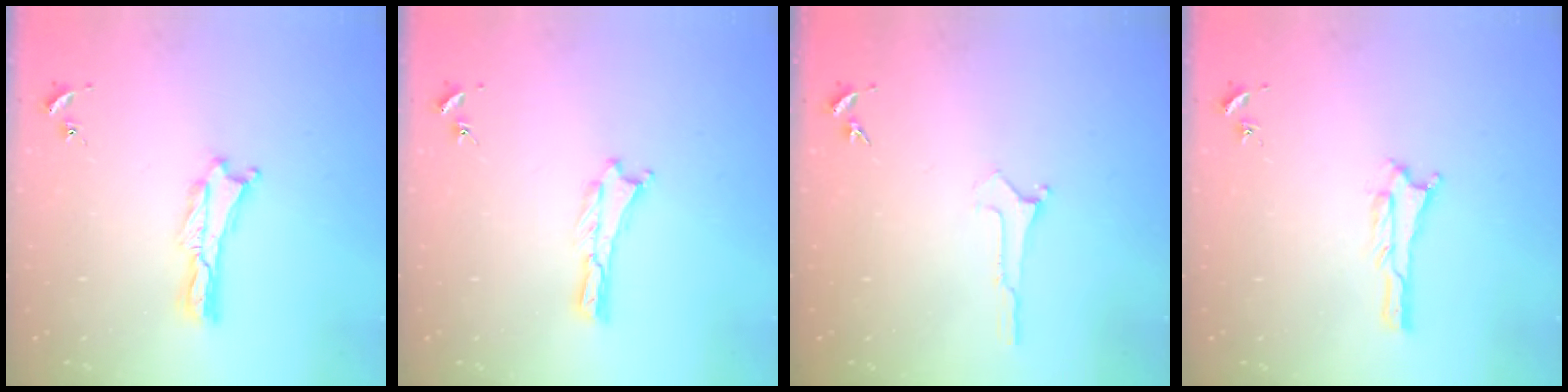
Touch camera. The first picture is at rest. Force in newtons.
{"total": 0.0}
{"total": 0.0}
{"total": 0.6, "press": 0.6, "slide": 0.1}